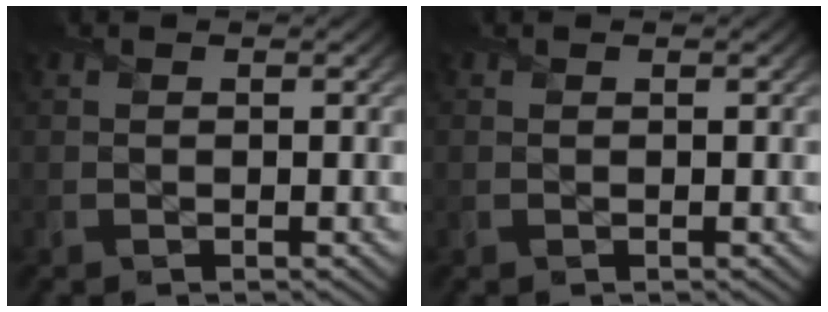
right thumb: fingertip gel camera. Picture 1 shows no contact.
{"total": 0.0}